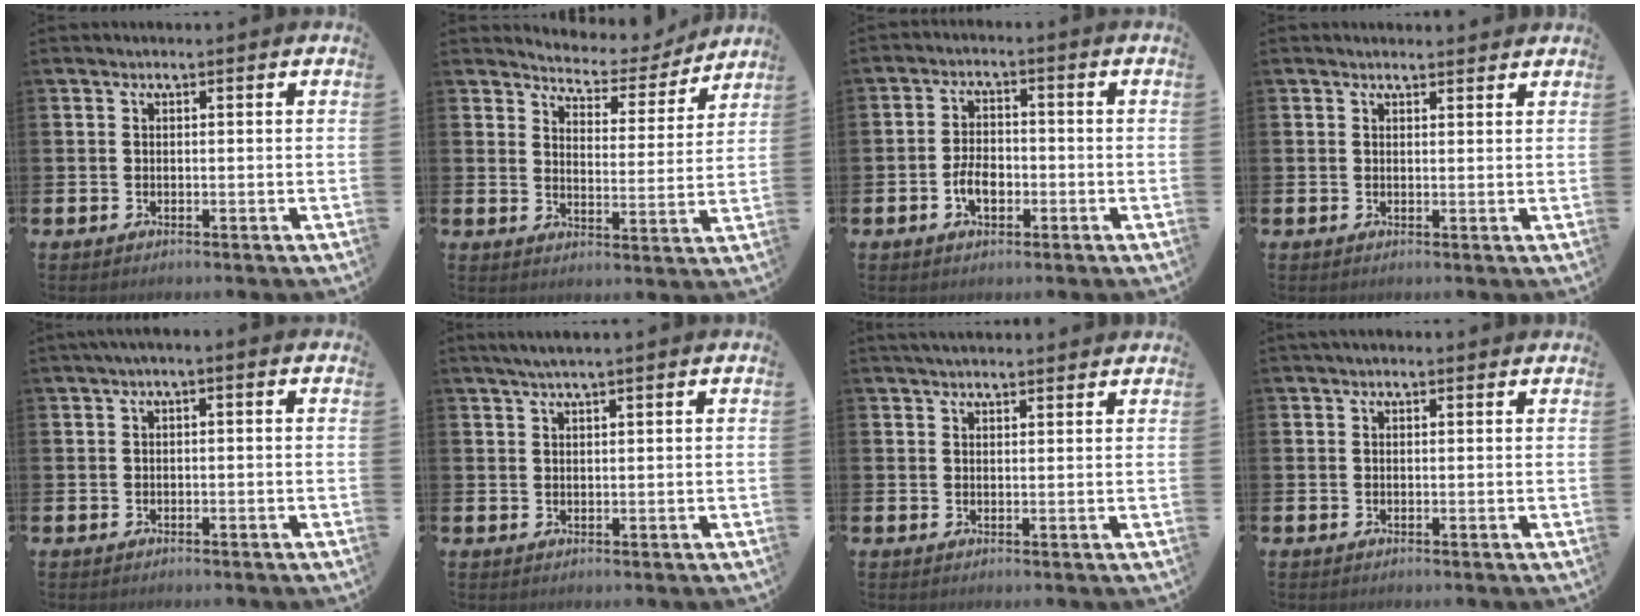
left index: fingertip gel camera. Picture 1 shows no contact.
{"total": 4.9, "force": [4.8, 1.2, 0.3], "torque": [-0.015, -0.049, 0.074]}
{"total": 3.8, "force": [-1.3, 2.3, 2.8], "torque": [-0.036, 0.000, -0.027]}
{"total": 1.4, "force": [1.4, 0.3, 0.0], "torque": [0.012, -0.007, 0.022]}
{"total": 1.0, "force": [-0.7, 0.2, 0.7], "torque": [-0.014, 0.002, -0.013]}
{"total": 2.1, "force": [1.7, 0.0, 1.3], "torque": [-0.028, 0.004, 0.030]}
{"total": 2.8, "force": [2.7, 0.4, 0.6], "torque": [-0.012, -0.006, 0.048]}
{"total": 0.8, "force": [0.7, 0.3, 0.4], "torque": [0.004, -0.001, 0.009]}